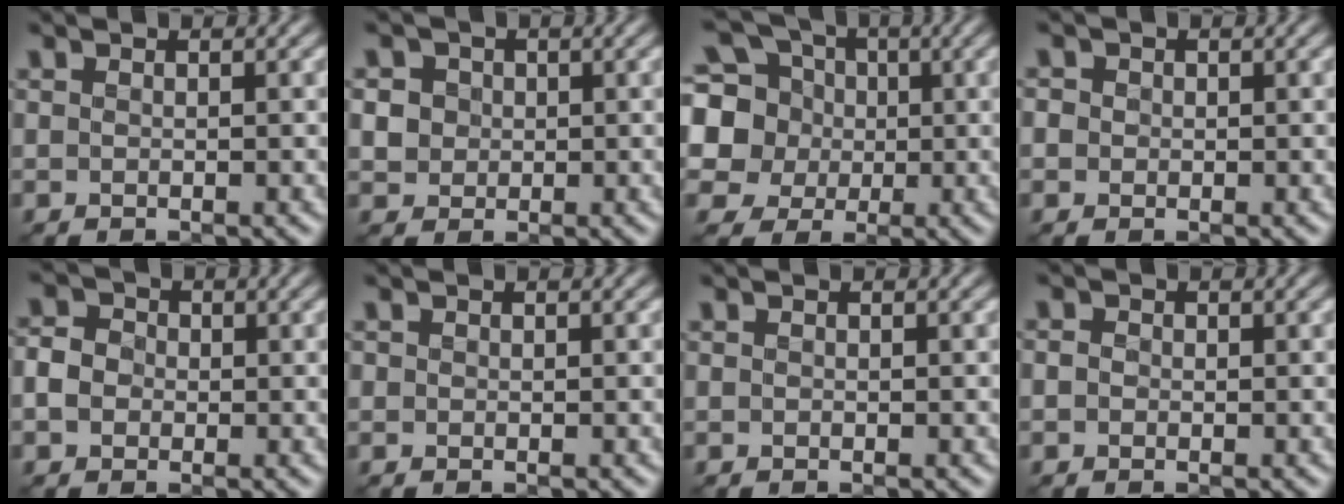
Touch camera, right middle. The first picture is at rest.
{"total": 3.7, "force": [1.1, 3.2, 1.4], "torque": [-0.023, 0.017, 0.016]}
{"total": 9.9, "force": [1.6, 8.9, 3.9], "torque": [-0.115, 0.028, 0.012]}
{"total": 1.7, "force": [0.5, 1.5, 0.7], "torque": [-0.005, 0.010, -0.008]}
{"total": 2.7, "force": [-0.4, 2.4, 1.2], "torque": [-0.022, 0.001, -0.010]}
{"total": 0.0}
{"total": 0.0}
{"total": 0.7, "force": [-0.1, 0.7, 0.3], "torque": [-0.005, -0.004, -0.005]}